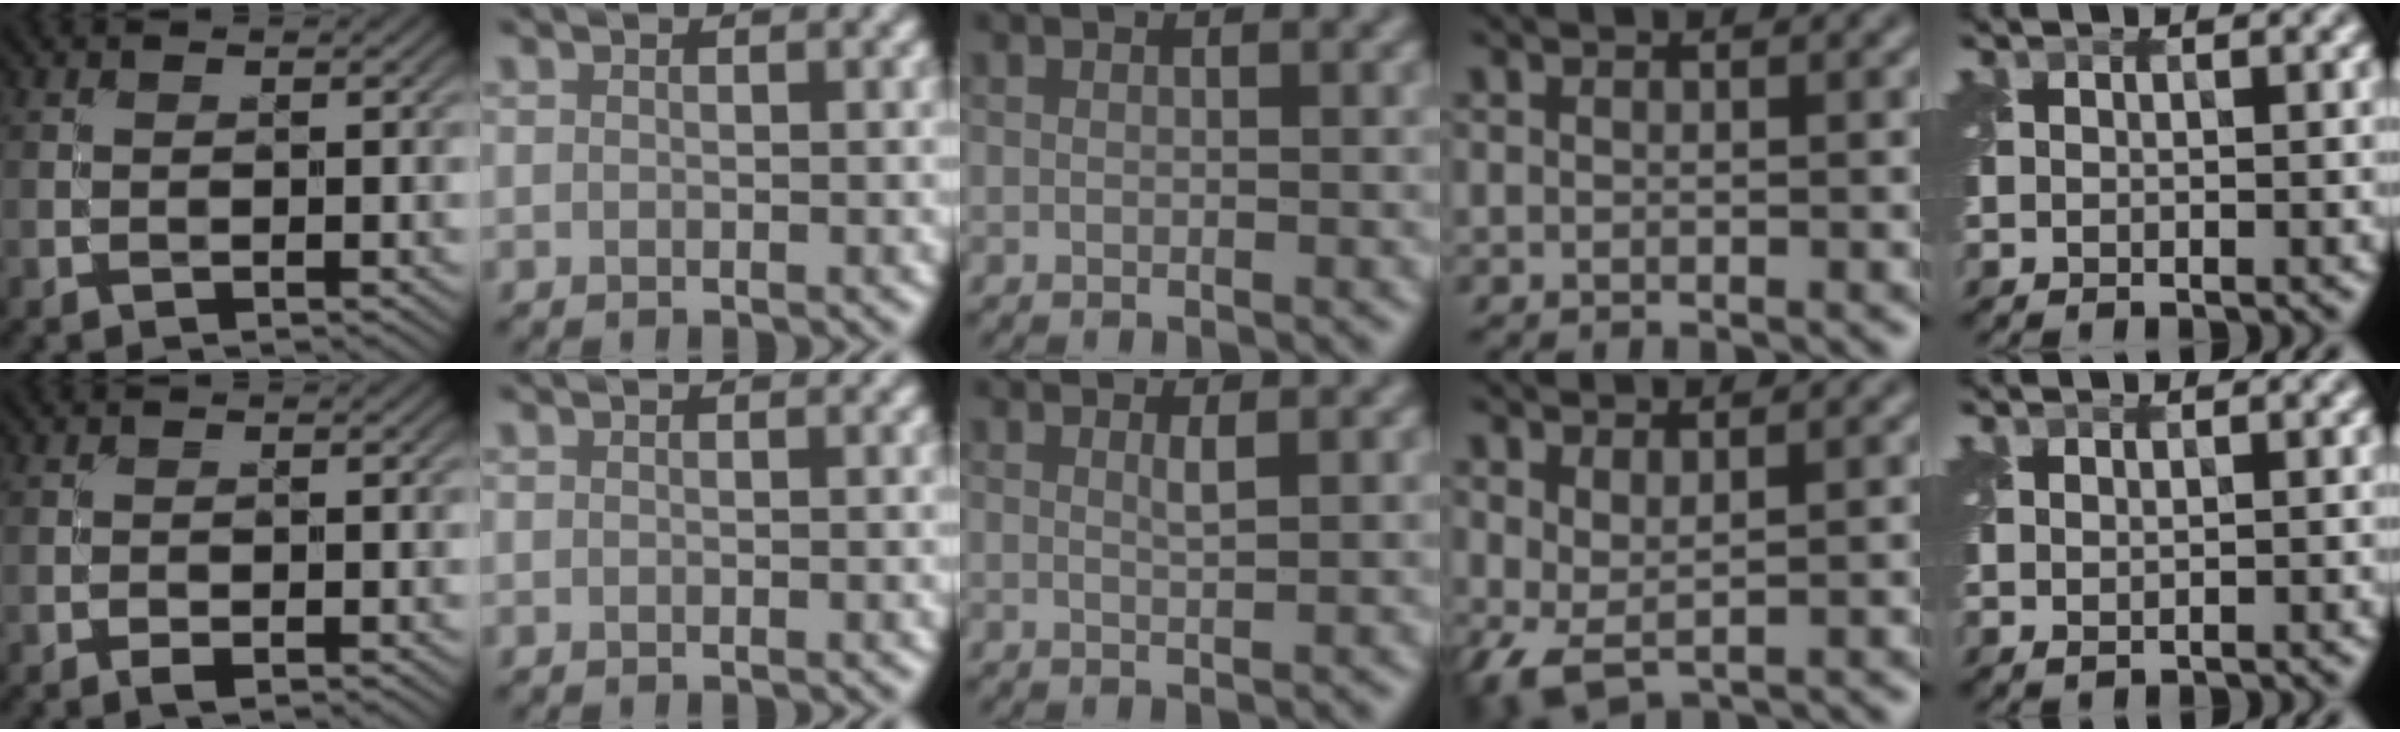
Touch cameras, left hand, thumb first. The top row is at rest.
{"thumb": {"total": 0.8, "force": [-0.4, 0.3, 0.6], "torque": [-0.008, 0.001, -0.009]}, "middle": {"total": 0.9, "force": [0.5, 0.1, 0.7], "torque": [-0.012, -0.001, 0.007]}, "ring": {"total": 2.6, "force": [0.5, 1.3, 2.2], "torque": [-0.056, -0.006, 0.012]}, "little": {"total": 0.7, "force": [0.6, 0.2, 0.4], "torque": [-0.012, -0.002, 0.015]}}